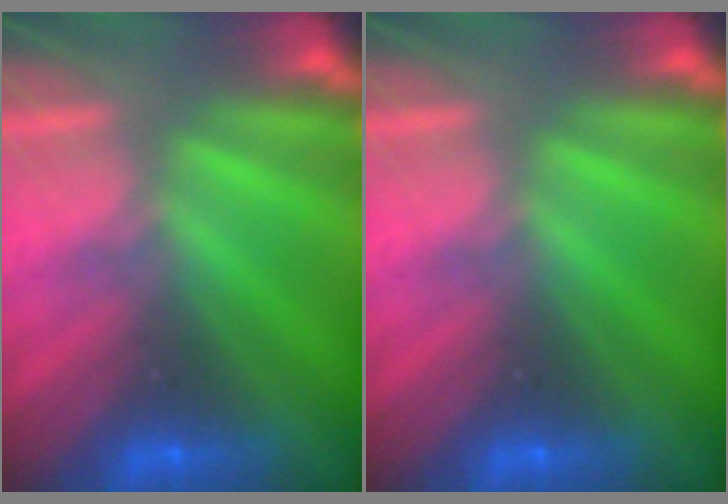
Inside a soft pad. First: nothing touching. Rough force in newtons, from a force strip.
{"total": 0.0}